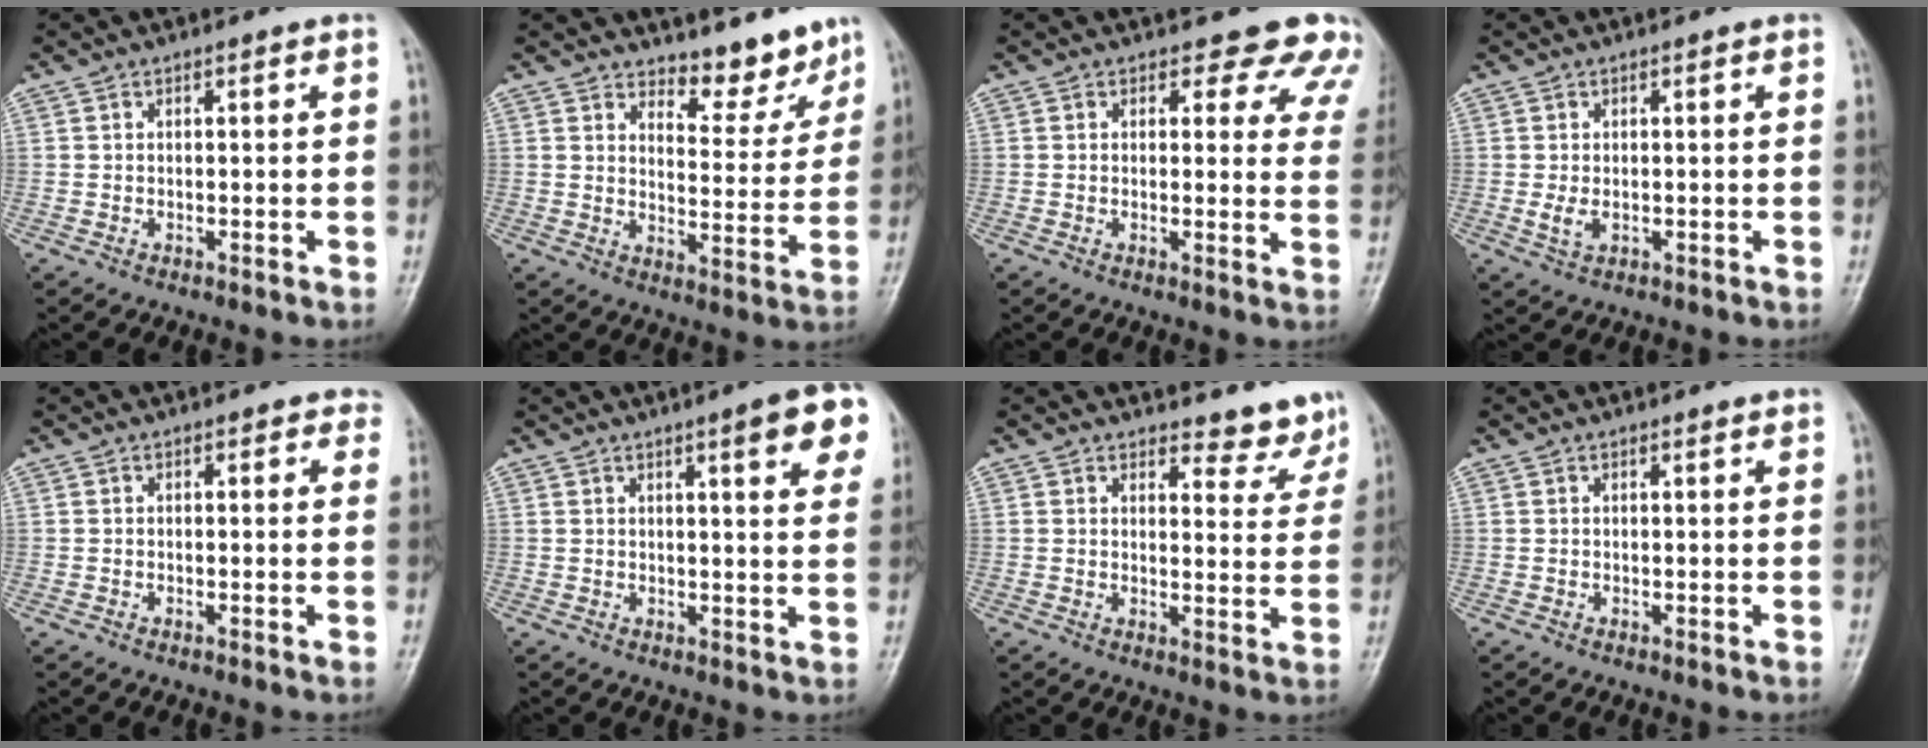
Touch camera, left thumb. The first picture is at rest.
{"total": 7.8, "force": [7.1, 2.8, 1.9], "torque": [0.005, -0.066, 0.107]}
{"total": 9.3, "force": [8.0, 4.4, 2.0], "torque": [0.031, -0.040, 0.059]}
{"total": 2.1, "force": [-0.2, 1.3, 1.7], "torque": [-0.035, -0.006, -0.001]}
{"total": 2.1, "force": [1.5, 1.3, 0.7], "torque": [0.020, -0.004, 0.002]}
{"total": 9.3, "force": [4.7, 1.8, 7.8], "torque": [-0.077, -0.014, 0.053]}
{"total": 6.2, "force": [5.7, 2.2, 0.4], "torque": [0.022, -0.051, 0.061]}
{"total": 0.6, "force": [0.5, 0.1, 0.2], "torque": [-0.006, -0.004, 0.008]}